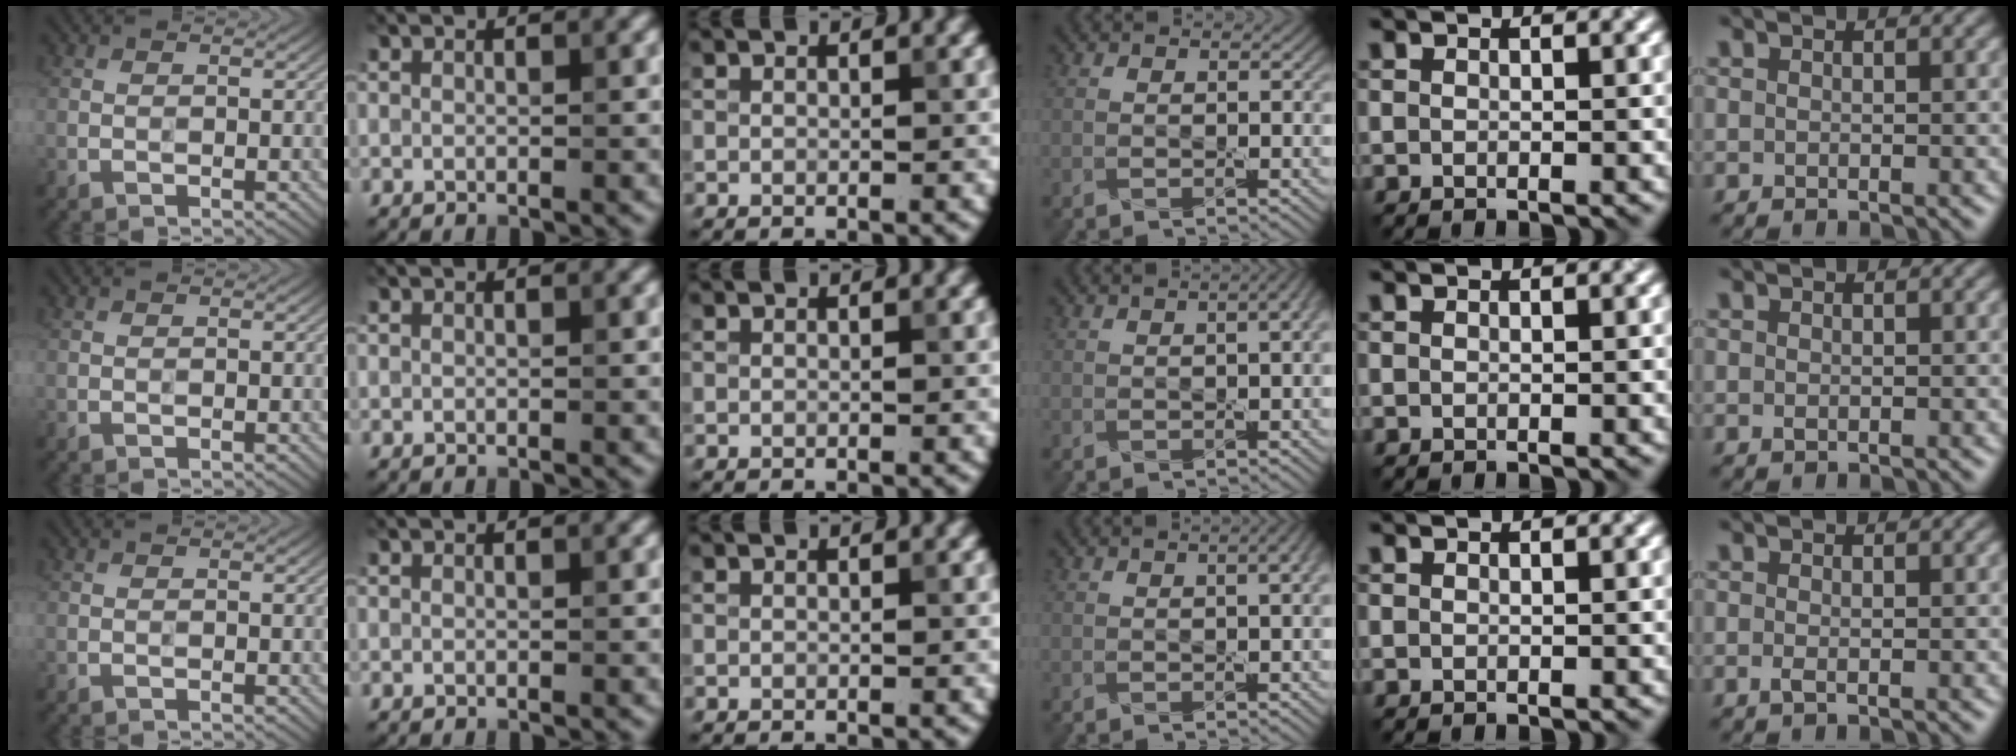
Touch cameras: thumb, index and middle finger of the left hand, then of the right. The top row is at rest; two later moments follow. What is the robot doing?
{"motion": "pour", "object": "sugar"}